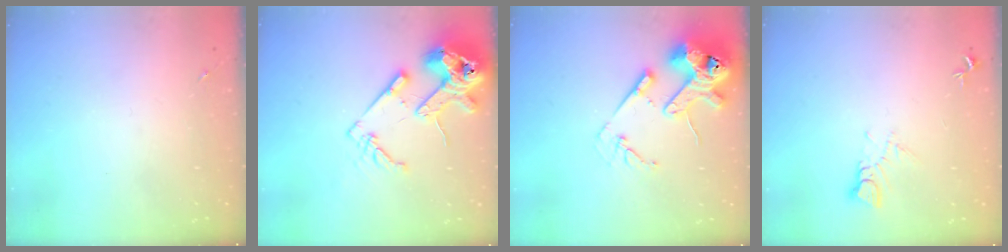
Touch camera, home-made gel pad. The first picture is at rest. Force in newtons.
{"total": 17.9, "press": 17.8, "slide": 2.5}
{"total": 18.8, "press": 18.7, "slide": 2.4}
{"total": 5.2, "press": 5.2, "slide": 0.3}